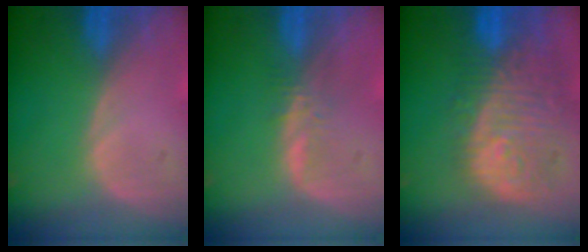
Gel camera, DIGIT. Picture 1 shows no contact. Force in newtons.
{"total": 2.2, "press": 2.1, "slide": 0.2}
{"total": 12.0, "press": 10.7, "slide": 5.4}